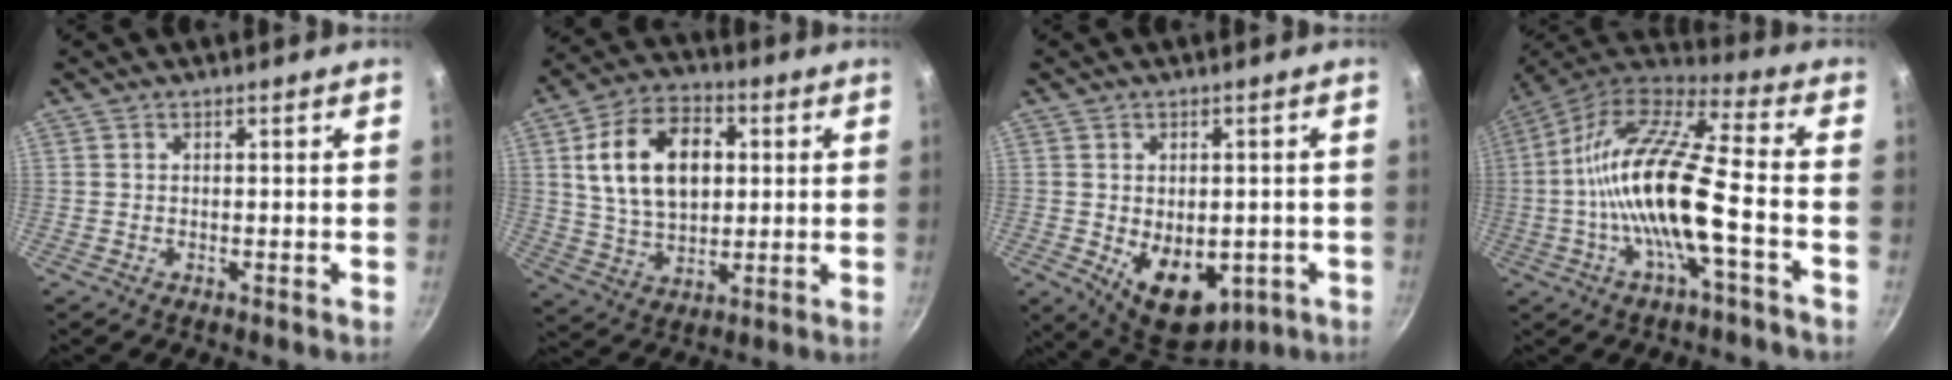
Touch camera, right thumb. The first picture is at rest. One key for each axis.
{"total": 17.1, "fx": 3.6, "fy": 11.3, "fz": 12.4, "tx": -0.187, "ty": 0.002, "tz": 0.062}
{"total": 12.2, "fx": -2.8, "fy": 8.0, "fz": 8.8, "tx": -0.094, "ty": -0.014, "tz": -0.017}
{"total": 19.5, "fx": -3.9, "fy": 5.2, "fz": 18.4, "tx": -0.342, "ty": 0.039, "tz": -0.089}